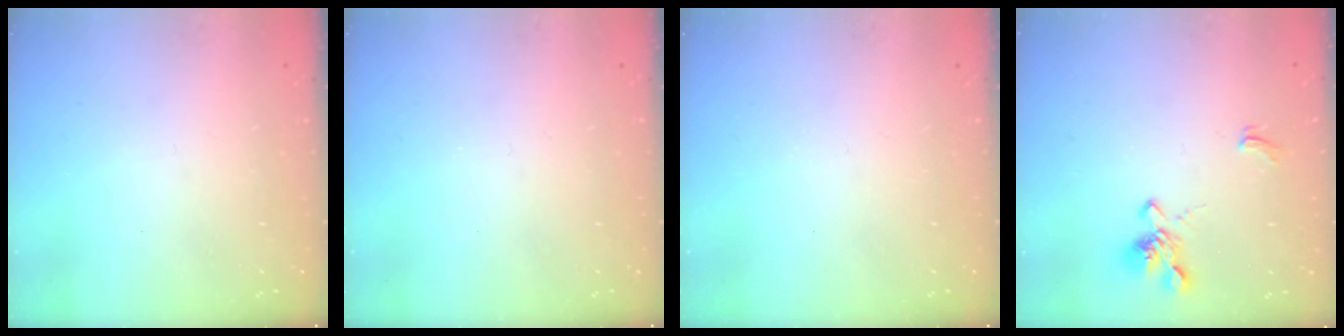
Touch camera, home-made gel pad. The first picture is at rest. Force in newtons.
{"total": 0.0}
{"total": 0.0}
{"total": 1.9, "press": 1.6, "slide": 1.0}